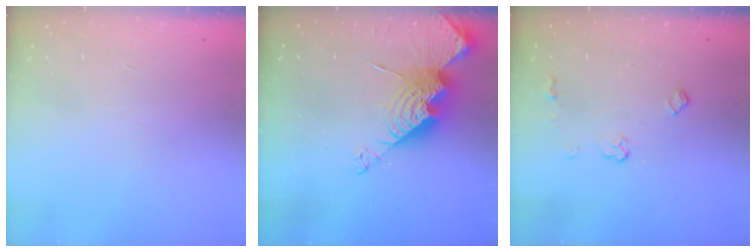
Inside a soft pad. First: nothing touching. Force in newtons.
{"total": 16.0, "press": 16.0, "slide": 1.0}
{"total": 5.5, "press": 5.4, "slide": 0.7}